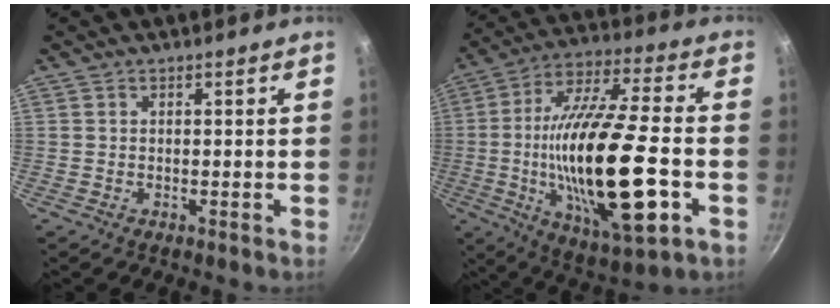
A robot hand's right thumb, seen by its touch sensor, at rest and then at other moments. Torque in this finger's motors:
{"motor_torque": [-0.32, 1.27, 2.77, 0.00, 0.95]}